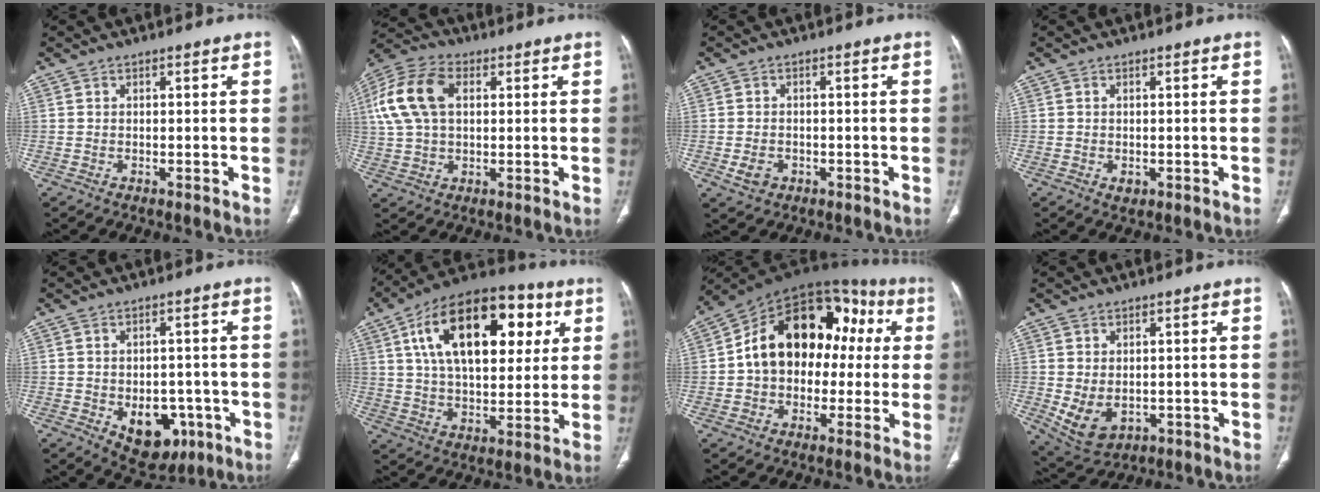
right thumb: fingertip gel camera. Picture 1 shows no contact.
{"total": 13.5, "force": [3.1, 8.5, 10.0], "torque": [-0.209, 0.022, 0.055]}
{"total": 3.3, "force": [-1.1, 2.5, 1.8], "torque": [-0.031, 0.003, -0.013]}
{"total": 1.4, "force": [-0.4, 1.0, 0.9], "torque": [-0.011, -0.001, -0.001]}
{"total": 10.6, "force": [-3.6, 7.1, 6.9], "torque": [-0.059, 0.017, -0.033]}
{"total": 24.6, "force": [8.2, 13.2, 19.1], "torque": [-0.286, 0.004, 0.127]}
{"total": 21.2, "force": [1.7, 14.8, 15.1], "torque": [-0.198, 0.059, 0.020]}
{"total": 7.3, "force": [-0.9, 5.1, 5.1], "torque": [-0.086, -0.007, 0.008]}